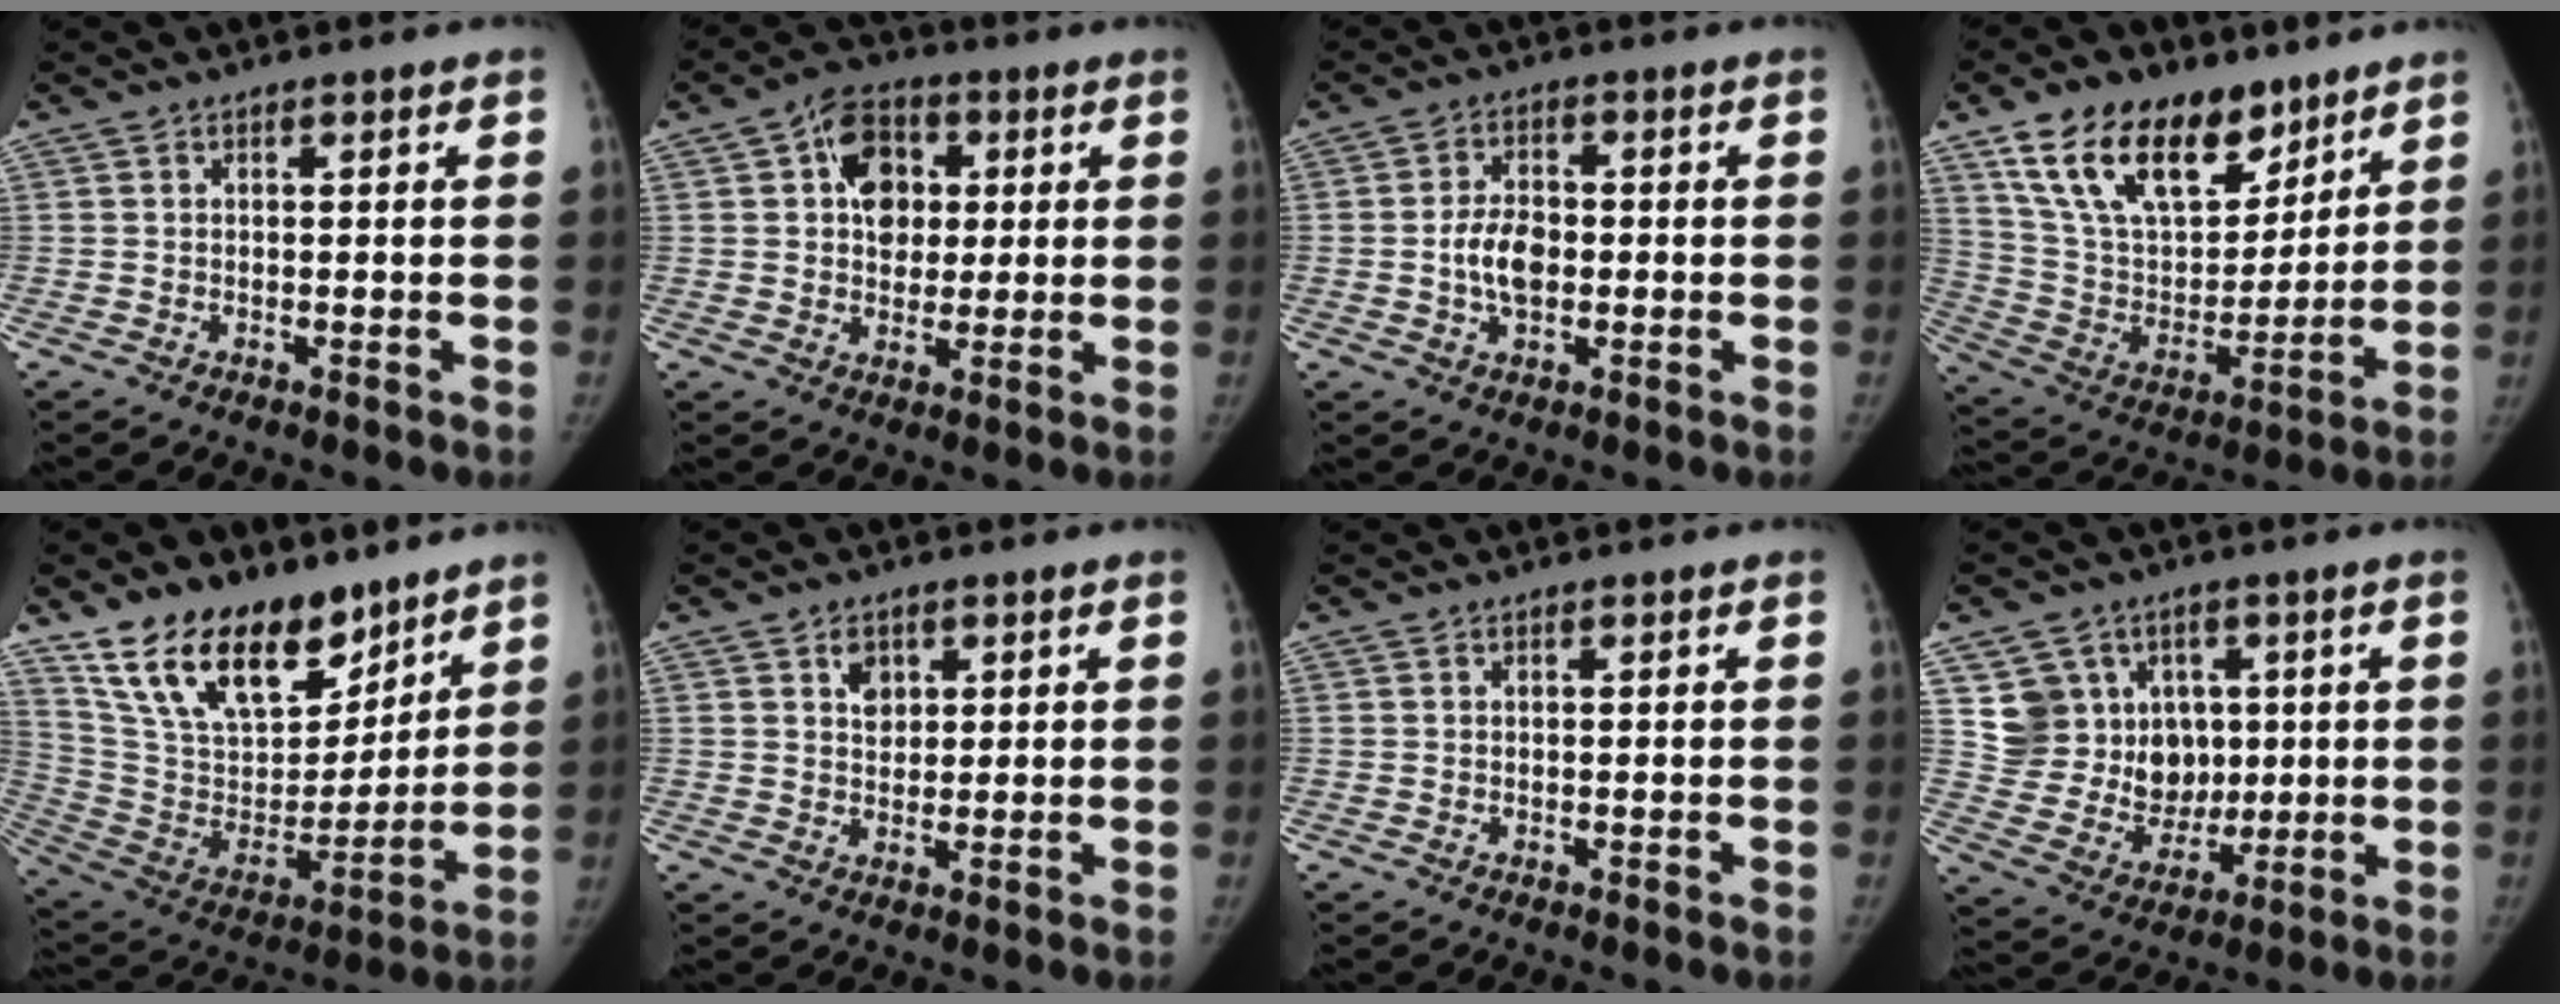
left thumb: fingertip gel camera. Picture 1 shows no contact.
{"total": 9.7, "force": [2.8, 7.2, 5.8], "torque": [-0.056, 0.000, 0.041]}
{"total": 6.5, "force": [-0.8, 4.2, 4.9], "torque": [-0.075, 0.010, -0.018]}
{"total": 22.2, "force": [13.7, 12.3, 12.3], "torque": [-0.178, -0.044, 0.254]}
{"total": 22.3, "force": [15.5, 11.5, 11.3], "torque": [-0.161, -0.069, 0.281]}
{"total": 3.6, "force": [1.7, 2.7, 1.7], "torque": [-0.007, -0.010, 0.028]}
{"total": 0.0}
{"total": 12.5, "force": [3.4, 11.4, 3.8], "torque": [-0.013, -0.004, 0.077]}